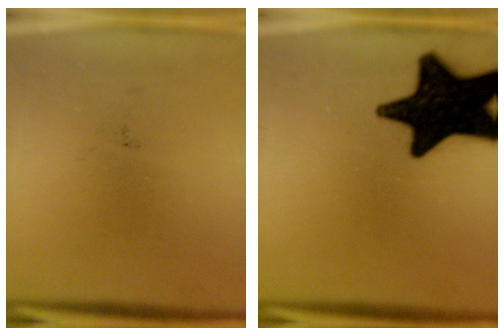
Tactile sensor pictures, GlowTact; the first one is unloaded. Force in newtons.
{"total": 19.4}